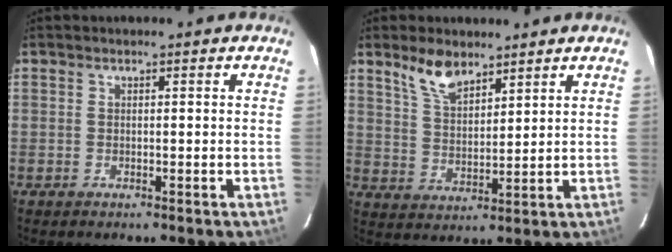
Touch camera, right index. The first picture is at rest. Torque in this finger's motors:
{"motor_torque": [0.58, 0.57, 0.32, 0.04]}